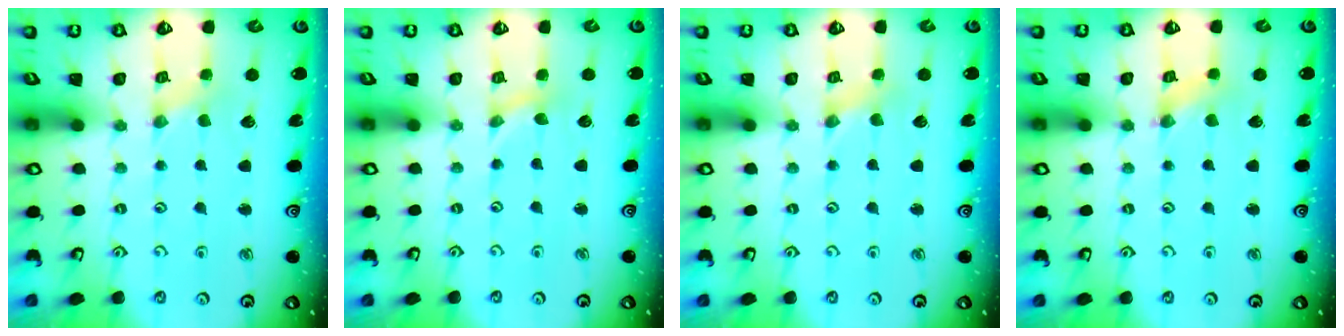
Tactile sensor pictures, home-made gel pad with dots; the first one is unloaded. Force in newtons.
{"total": 0.0}
{"total": 0.9, "press": 0.9, "slide": 0.2}
{"total": 1.3, "press": 1.3, "slide": 0.2}